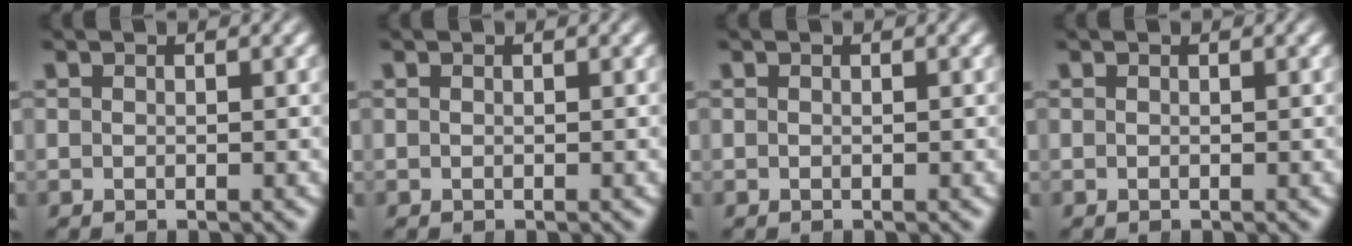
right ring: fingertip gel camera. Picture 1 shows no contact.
{"total": 1.1, "force": [-0.3, -1.0, -0.4], "torque": [0.015, -0.008, 0.004]}
{"total": 0.0}
{"total": 0.0}